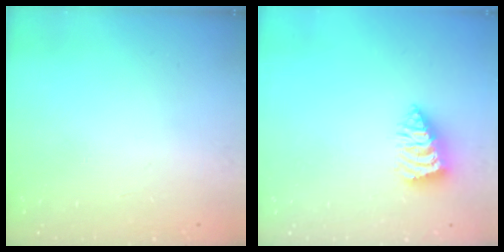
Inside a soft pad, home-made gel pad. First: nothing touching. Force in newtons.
{"total": 2.6, "press": 2.6, "slide": 0.1}